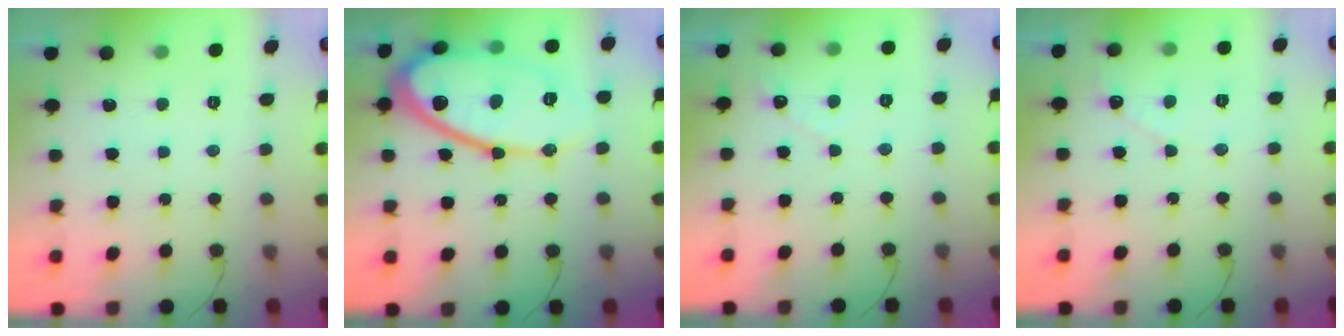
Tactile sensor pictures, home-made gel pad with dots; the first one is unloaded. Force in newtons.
{"total": 20.7, "press": 20.7, "slide": 1.4}
{"total": 2.5, "press": 2.5, "slide": 0.1}
{"total": 3.2, "press": 3.2, "slide": 0.2}